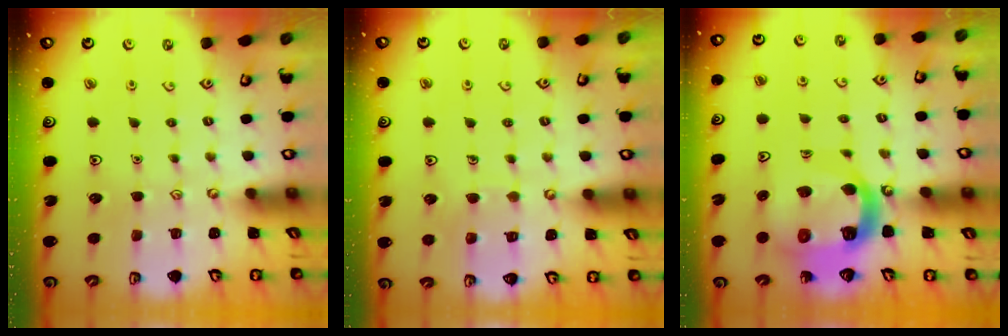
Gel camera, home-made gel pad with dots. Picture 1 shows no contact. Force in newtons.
{"total": 5.7, "press": 5.7, "slide": 0.5}
{"total": 14.8, "press": 14.6, "slide": 1.8}